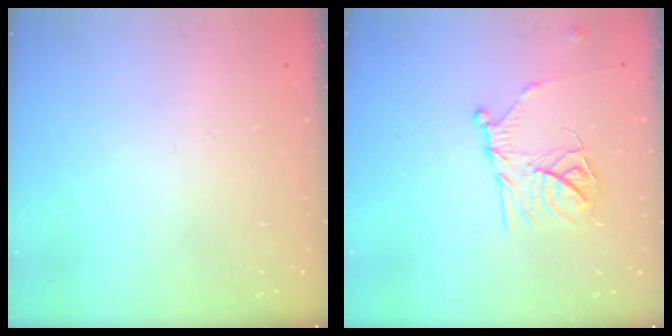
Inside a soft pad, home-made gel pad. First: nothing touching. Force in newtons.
{"total": 13.2, "press": 13.2, "slide": 0.8}